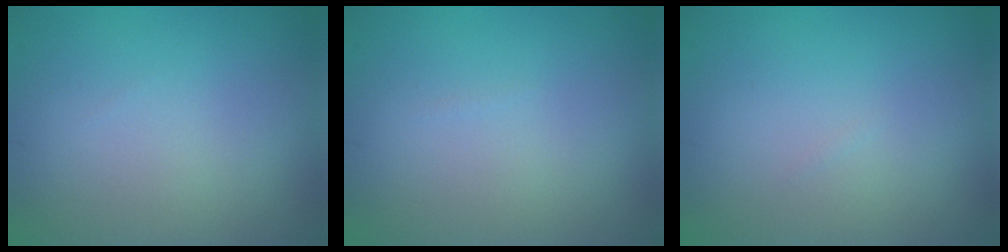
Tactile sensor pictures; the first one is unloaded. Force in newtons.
{"total": 0.0}
{"total": 0.0}